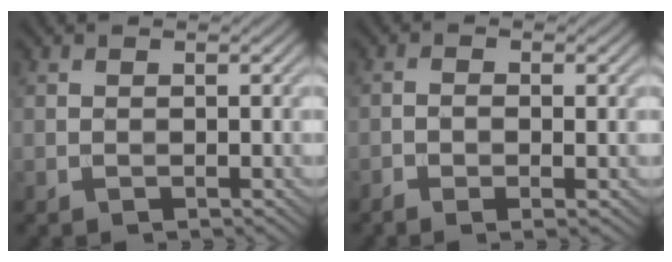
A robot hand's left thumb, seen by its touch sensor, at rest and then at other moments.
{"total": 2.5, "force": [-1.0, 0.6, 2.2], "torque": [-0.042, -0.002, -0.018]}